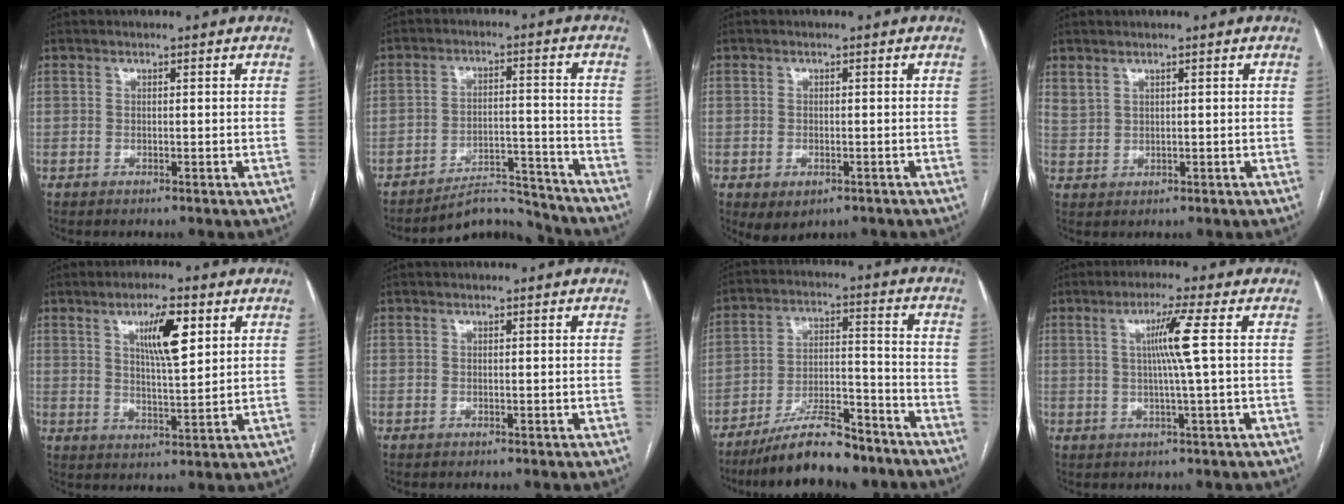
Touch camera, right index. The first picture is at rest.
{"total": 8.1, "force": [-8.0, 1.1, -0.3], "torque": [0.012, 0.032, -0.127]}
{"total": 3.4, "force": [-1.6, 2.1, 2.2], "torque": [-0.033, -0.004, -0.009]}
{"total": 2.1, "force": [1.7, 1.0, 0.7], "torque": [-0.016, 0.003, 0.042]}
{"total": 7.9, "force": [3.4, 1.5, 6.9], "torque": [-0.120, 0.001, 0.058]}
{"total": 0.0}
{"total": 13.3, "force": [-10.9, 2.8, 7.0], "torque": [-0.117, 0.010, -0.185]}
{"total": 5.8, "force": [0.9, -1.5, 5.5], "torque": [-0.101, 0.002, 0.019]}